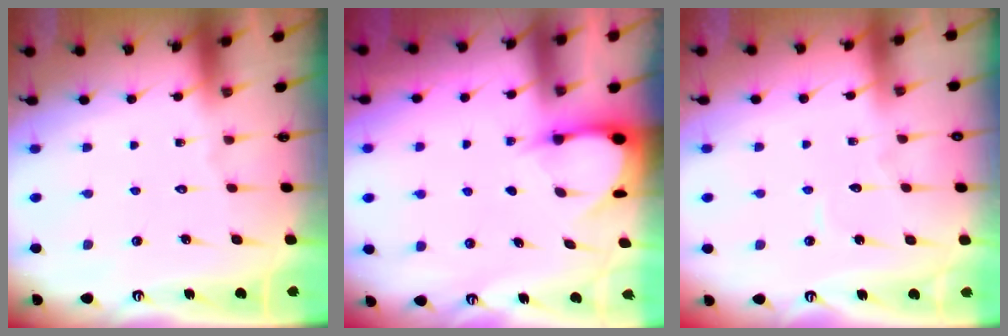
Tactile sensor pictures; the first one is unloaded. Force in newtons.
{"total": 3.3, "press": 3.3, "slide": 0.4}
{"total": 3.5, "press": 3.5, "slide": 0.2}